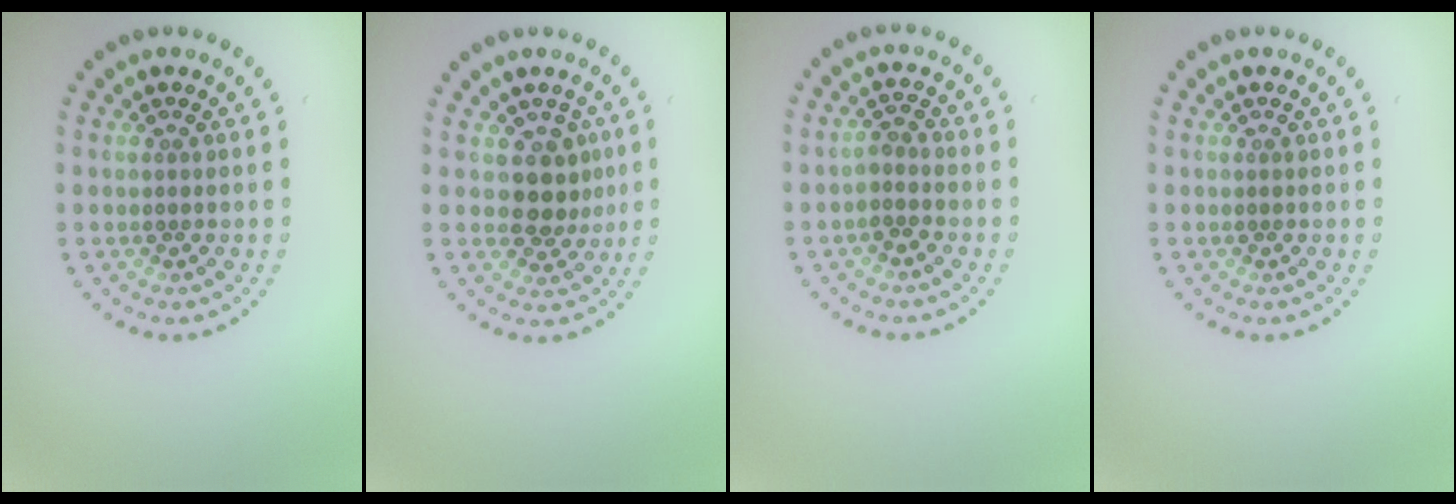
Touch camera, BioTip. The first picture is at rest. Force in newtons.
{"total": 2.8, "press": 2.6, "slide": 1.2}
{"total": 1.5, "press": 1.2, "slide": 0.8}
{"total": 0.0}